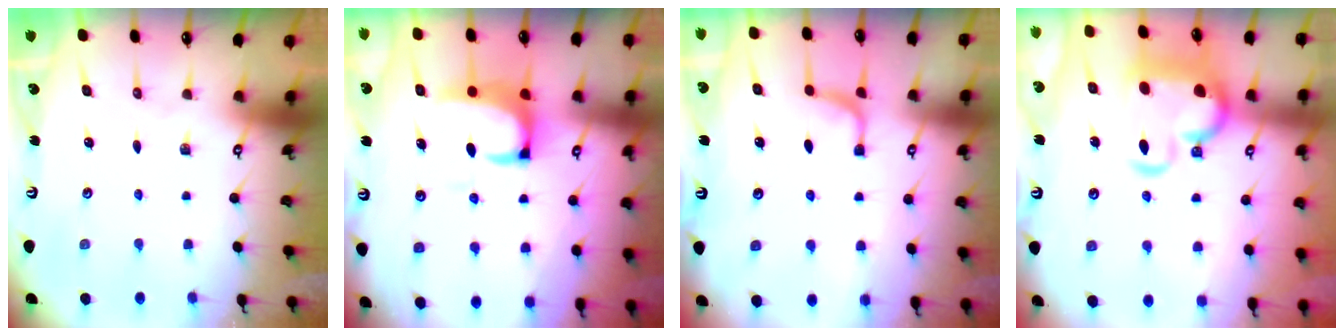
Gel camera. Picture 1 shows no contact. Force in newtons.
{"total": 2.3, "press": 2.1, "slide": 0.9}
{"total": 1.7, "press": 1.6, "slide": 0.5}
{"total": 7.6, "press": 7.4, "slide": 1.7}